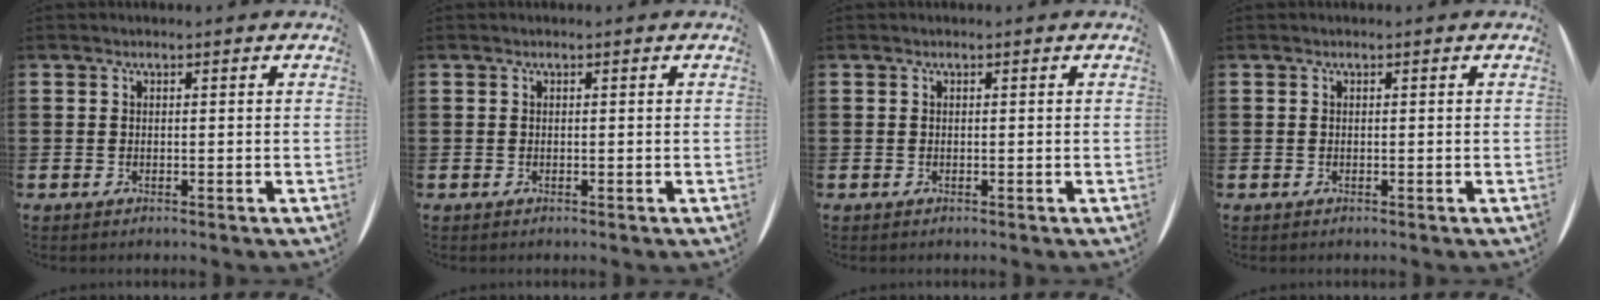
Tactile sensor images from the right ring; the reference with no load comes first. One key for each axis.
{"total": 0.0}
{"total": 0.0}
{"total": 0.0}